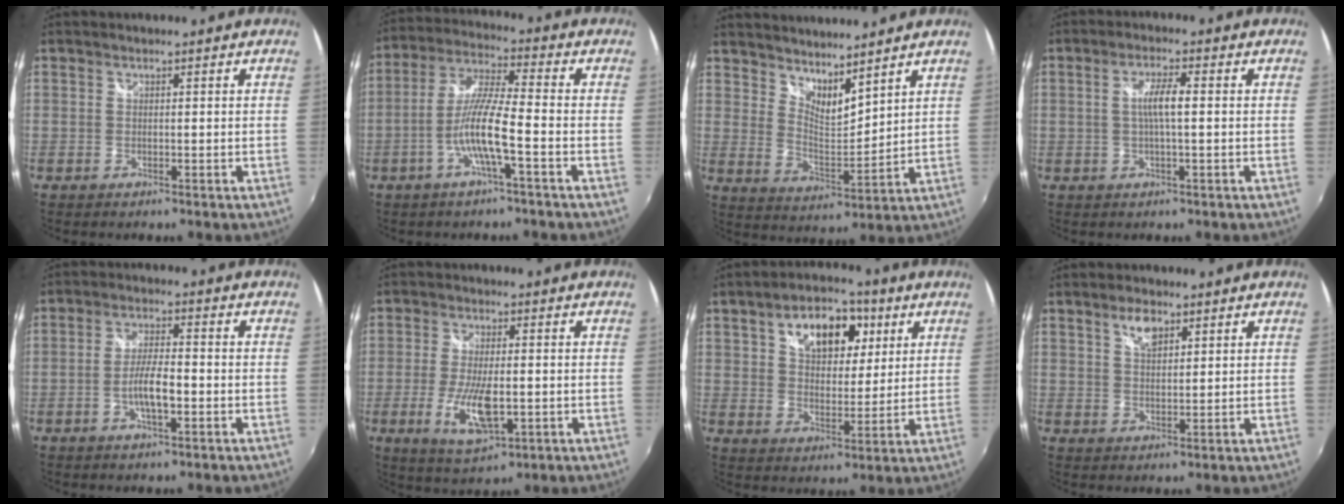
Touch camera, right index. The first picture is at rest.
{"total": 9.4, "force": [-3.6, 0.3, 8.7], "torque": [-0.185, 0.004, -0.071]}
{"total": 8.6, "force": [7.4, 2.0, 4.0], "torque": [-0.058, -0.007, 0.132]}
{"total": 4.2, "force": [0.1, 0.5, 4.2], "torque": [-0.079, 0.003, 0.002]}
{"total": 5.9, "force": [-1.9, 1.4, 5.4], "torque": [-0.105, 0.002, -0.035]}
{"total": 9.4, "force": [-2.3, 3.4, 8.4], "torque": [-0.171, -0.016, -0.041]}
{"total": 13.6, "force": [5.9, 8.2, 9.1], "torque": [-0.152, 0.028, 0.095]}
{"total": 4.2, "force": [2.5, 1.9, 2.8], "torque": [-0.049, 0.005, 0.045]}